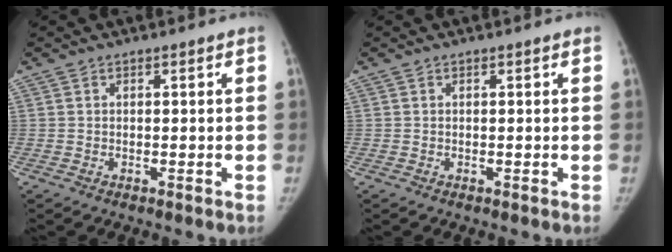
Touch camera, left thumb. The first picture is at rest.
{"total": 0.0}